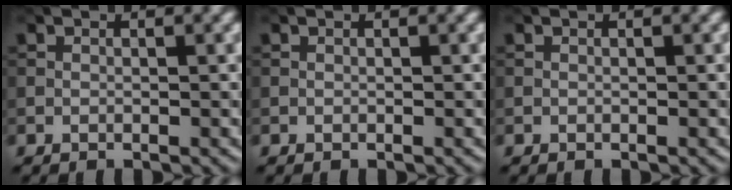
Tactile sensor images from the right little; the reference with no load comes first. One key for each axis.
{"total": 0.0}
{"total": 0.0}